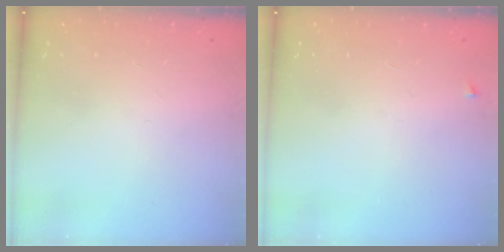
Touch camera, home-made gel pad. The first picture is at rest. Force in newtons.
{"total": 2.5, "press": 2.4, "slide": 0.4}